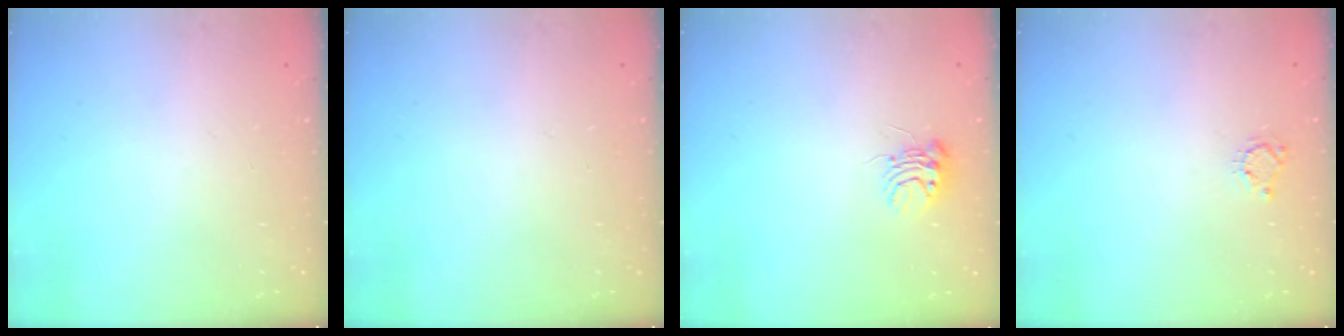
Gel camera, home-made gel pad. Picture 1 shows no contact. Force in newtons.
{"total": 0.0}
{"total": 5.4, "press": 5.4, "slide": 0.3}
{"total": 4.0, "press": 4.0, "slide": 0.5}